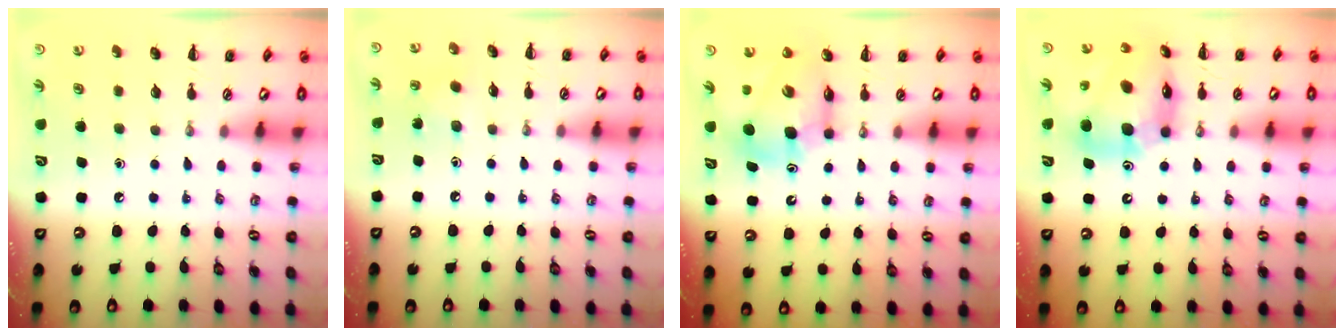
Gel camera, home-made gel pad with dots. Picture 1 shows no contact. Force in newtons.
{"total": 2.5, "press": 2.4, "slide": 0.8}
{"total": 10.5, "press": 10.0, "slide": 3.2}
{"total": 16.2, "press": 15.4, "slide": 4.8}